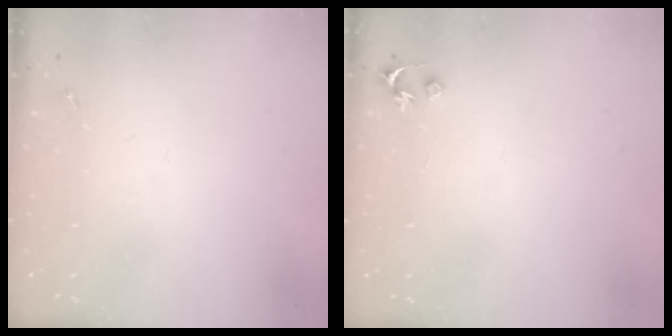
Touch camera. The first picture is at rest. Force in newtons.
{"total": 3.5, "press": 3.5, "slide": 0.3}